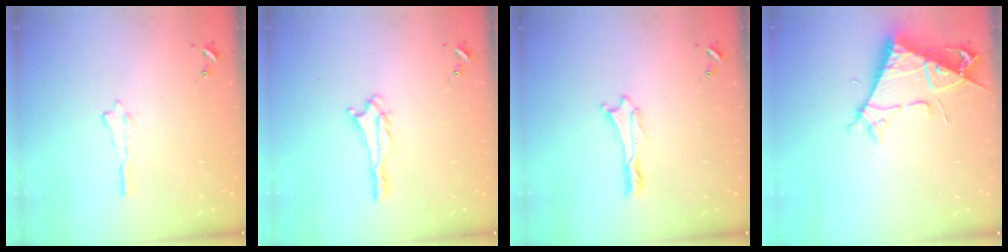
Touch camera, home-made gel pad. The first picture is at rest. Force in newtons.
{"total": 1.0, "press": 1.0, "slide": 0.1}
{"total": 0.0}
{"total": 7.6, "press": 7.5, "slide": 0.9}